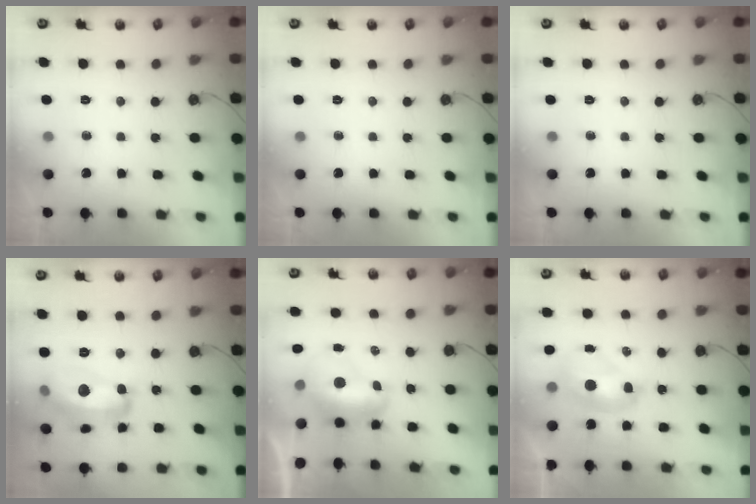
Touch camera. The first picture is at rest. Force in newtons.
{"total": 0.0}
{"total": 0.0}
{"total": 13.0, "press": 12.9, "slide": 0.9}
{"total": 2.4, "press": 2.2, "slide": 0.8}
{"total": 2.5, "press": 2.5, "slide": 0.1}